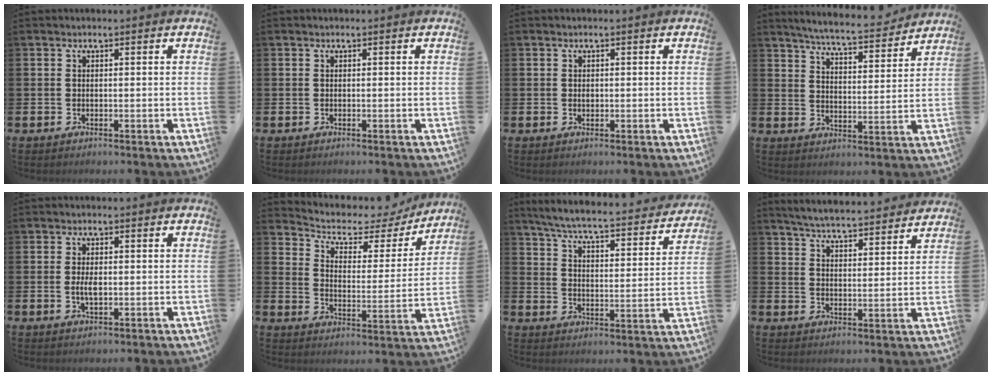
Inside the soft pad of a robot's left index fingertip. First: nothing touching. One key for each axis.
{"total": 0.0}
{"total": 0.6, "fx": 0.1, "fy": 0.4, "fz": 0.4, "tx": -0.006, "ty": 0.003, "tz": 0.000}
{"total": 6.4, "fx": 6.2, "fy": 0.3, "fz": 1.7, "tx": -0.048, "ty": -0.045, "tz": 0.104}
{"total": 2.5, "fx": -0.1, "fy": 1.1, "fz": 2.3, "tx": -0.033, "ty": -0.003, "tz": -0.004}
{"total": 5.1, "fx": 4.4, "fy": 2.3, "fz": 1.2, "tx": -0.045, "ty": -0.040, "tz": 0.064}
{"total": 5.9, "fx": 5.4, "fy": 0.5, "fz": 2.5, "tx": -0.076, "ty": -0.041, "tz": 0.085}
{"total": 5.6, "fx": 5.6, "fy": 0.3, "fz": 0.8, "tx": -0.033, "ty": -0.041, "tz": 0.097}